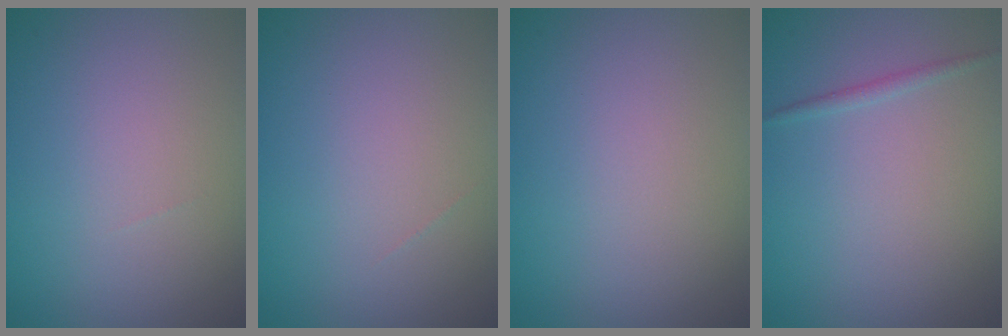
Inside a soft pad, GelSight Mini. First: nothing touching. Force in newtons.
{"total": 0.0}
{"total": 0.0}
{"total": 0.8, "press": 0.8, "slide": 0.1}